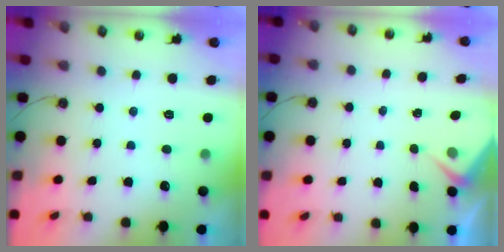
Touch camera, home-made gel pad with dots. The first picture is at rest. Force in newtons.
{"total": 3.2, "press": 3.2, "slide": 0.5}